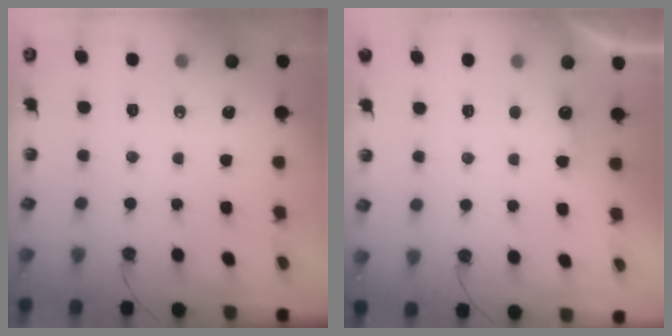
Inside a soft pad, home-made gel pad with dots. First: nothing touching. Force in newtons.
{"total": 2.5, "press": 2.4, "slide": 1.0}